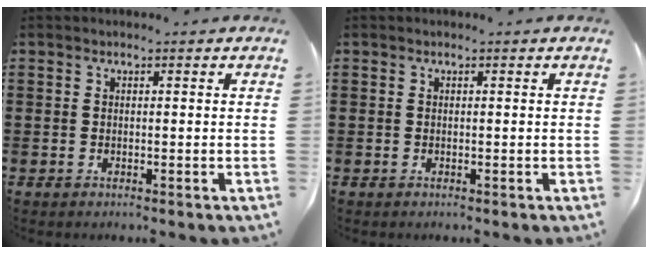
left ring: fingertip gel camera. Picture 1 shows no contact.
{"total": 0.0}